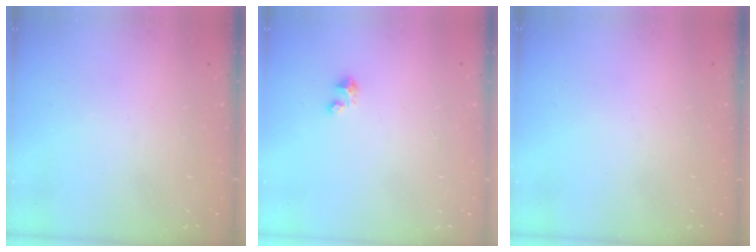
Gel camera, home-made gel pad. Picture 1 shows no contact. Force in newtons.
{"total": 2.1, "press": 2.1, "slide": 0.1}
{"total": 0.0}